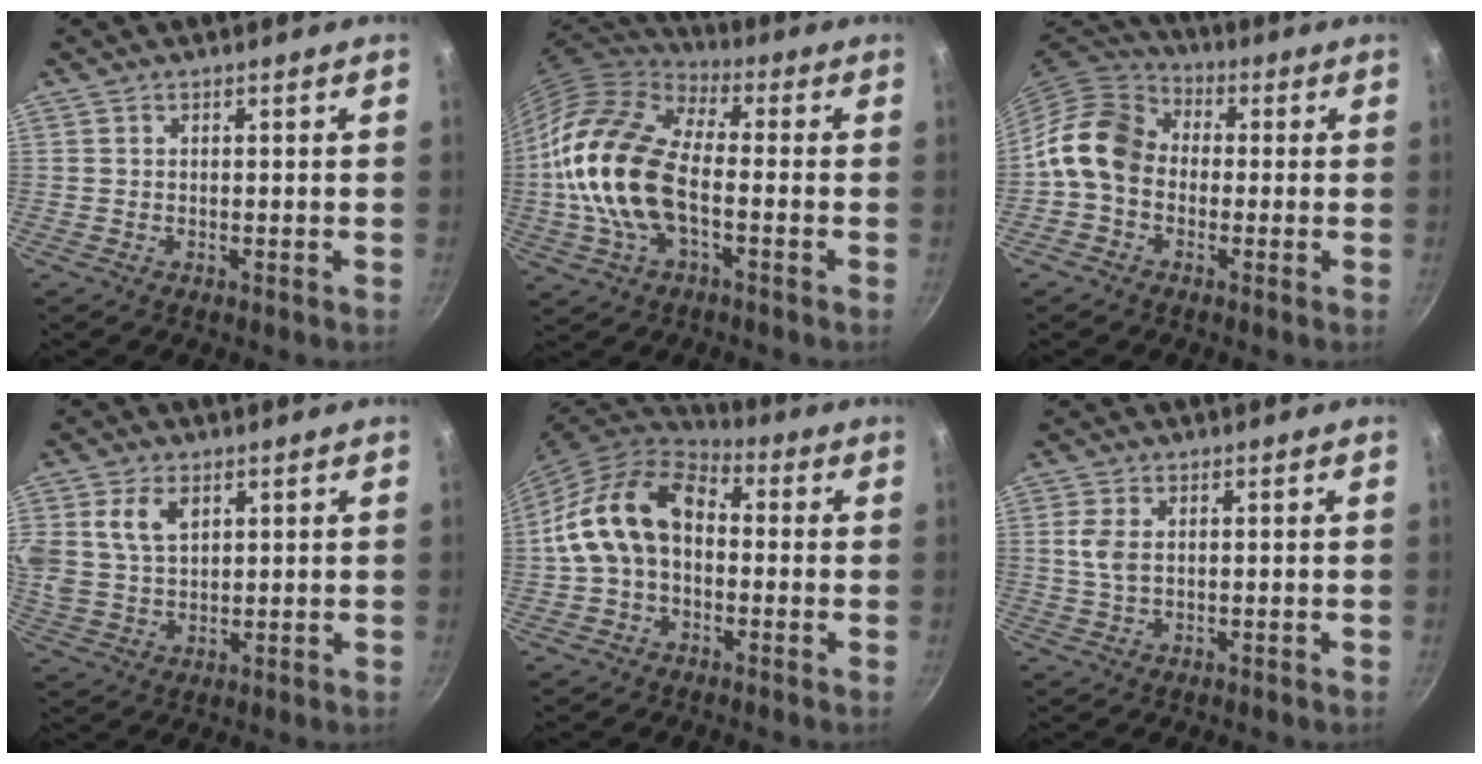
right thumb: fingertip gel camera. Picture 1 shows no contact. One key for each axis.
{"total": 19.2, "fx": -2.4, "fy": 10.5, "fz": 15.9, "tx": -0.296, "ty": 0.028, "tz": -0.058}
{"total": 11.2, "fx": -0.8, "fy": 8.9, "fz": 6.7, "tx": -0.096, "ty": 0.028, "tz": -0.040}
{"total": 8.0, "fx": 3.2, "fy": 5.2, "fz": 5.2, "tx": -0.091, "ty": -0.007, "tz": 0.064}
{"total": 14.9, "fx": 0.2, "fy": 10.5, "fz": 10.6, "tx": -0.168, "ty": 0.039, "tz": -0.010}
{"total": 3.6, "fx": 0.7, "fy": 2.0, "fz": 2.9, "tx": -0.062, "ty": 0.002, "tz": 0.014}